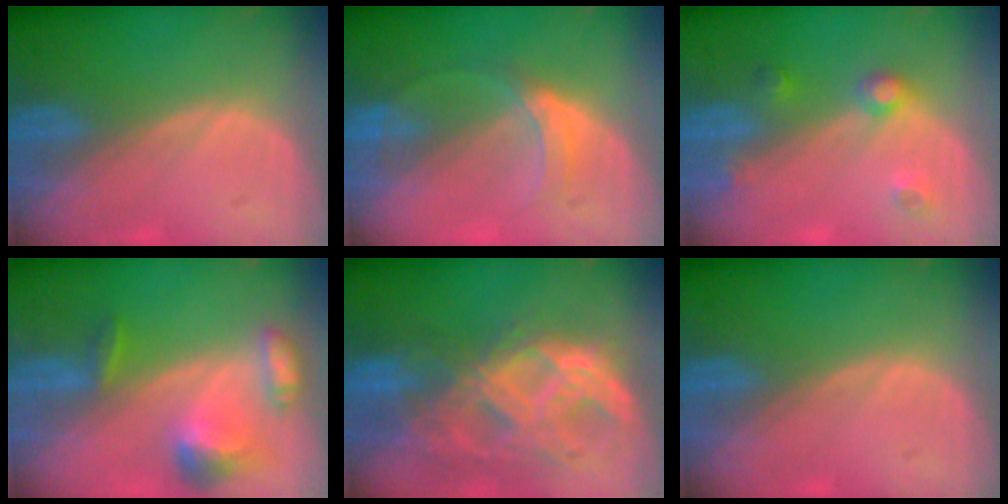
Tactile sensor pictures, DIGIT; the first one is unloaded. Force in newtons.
{"total": 4.0, "press": 3.7, "slide": 1.6}
{"total": 3.7, "press": 3.4, "slide": 1.4}
{"total": 7.0, "press": 6.6, "slide": 2.5}
{"total": 11.4, "press": 9.6, "slide": 6.2}
{"total": 0.0}